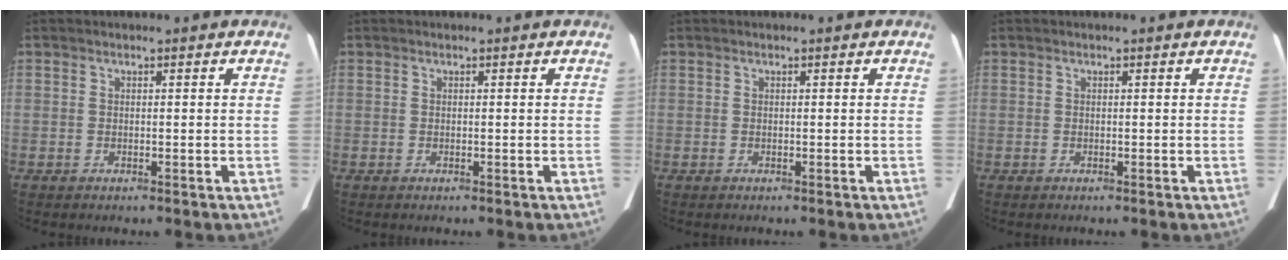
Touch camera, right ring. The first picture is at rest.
{"total": 0.0}
{"total": 0.0}
{"total": 0.0}